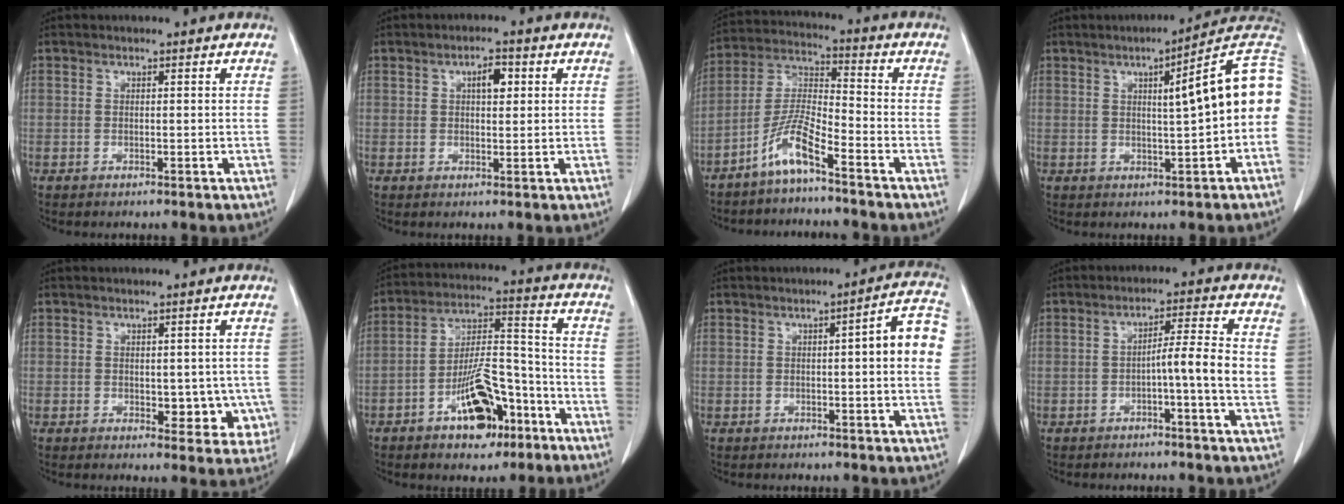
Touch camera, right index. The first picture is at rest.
{"total": 3.2, "force": [1.1, 1.2, 2.8], "torque": [-0.046, 0.003, 0.016]}
{"total": 7.5, "force": [-5.1, 0.4, 5.5], "torque": [-0.122, -0.005, -0.107]}
{"total": 11.2, "force": [1.2, 0.6, 11.1], "torque": [-0.142, 0.028, 0.009]}
{"total": 6.0, "force": [-0.5, 3.8, 4.7], "torque": [-0.030, 0.002, 0.004]}
{"total": 12.1, "force": [-6.4, 5.0, 8.9], "torque": [-0.160, 0.019, -0.098]}
{"total": 7.7, "force": [1.0, 0.8, 7.6], "torque": [-0.093, 0.016, 0.006]}
{"total": 5.8, "force": [-0.8, -0.6, 5.7], "torque": [-0.087, 0.010, -0.014]}